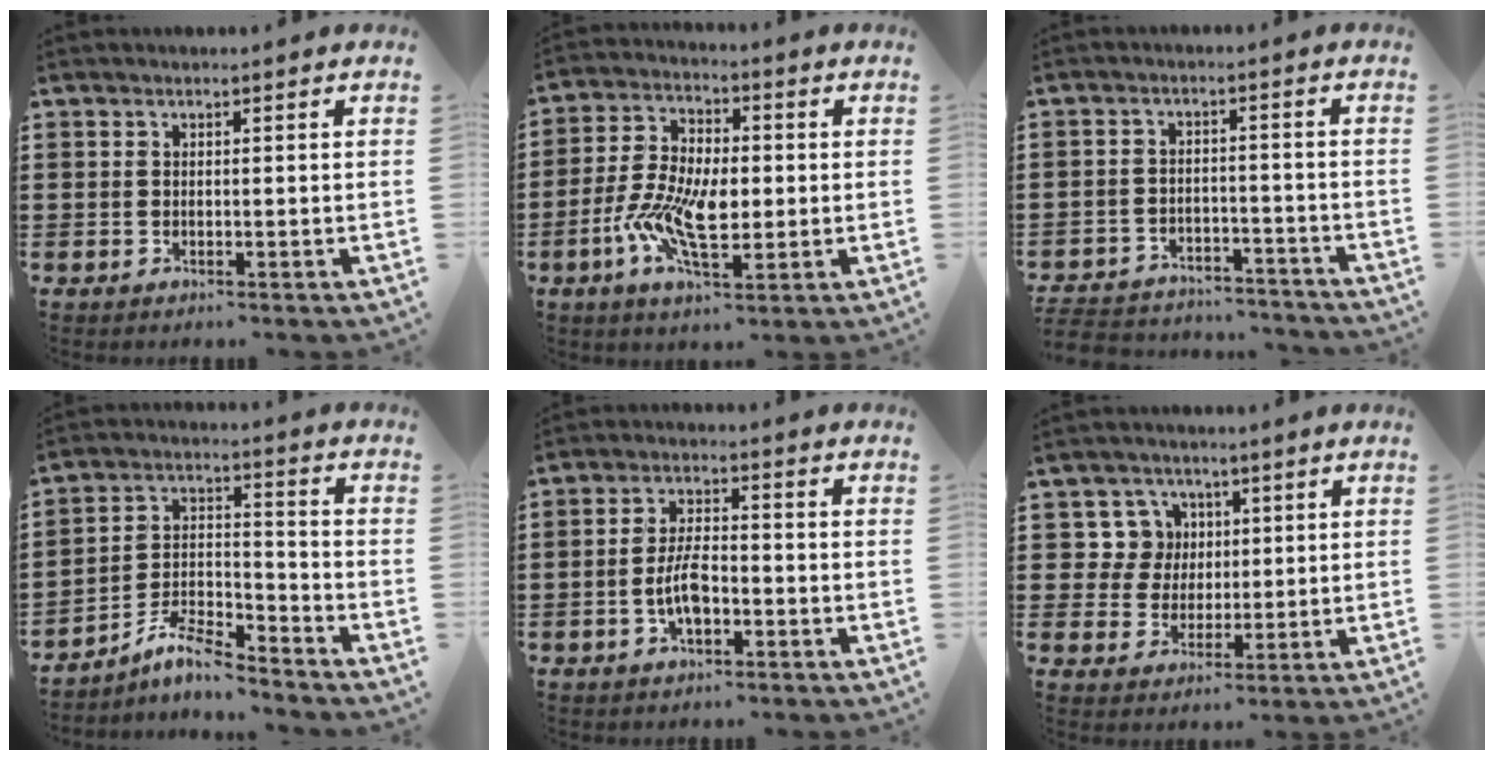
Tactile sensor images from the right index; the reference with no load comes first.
{"total": 9.8, "force": [-2.1, 5.0, 8.2], "torque": [-0.181, -0.001, -0.041]}
{"total": 4.3, "force": [-4.2, 0.6, 0.4], "torque": [-0.018, 0.001, -0.089]}
{"total": 7.7, "force": [-6.5, 1.7, 3.8], "torque": [-0.077, 0.003, -0.123]}
{"total": 5.7, "force": [-1.7, 2.5, 4.9], "torque": [-0.105, 0.002, -0.036]}
{"total": 6.4, "force": [1.9, 5.9, 1.3], "torque": [-0.049, 0.015, 0.035]}